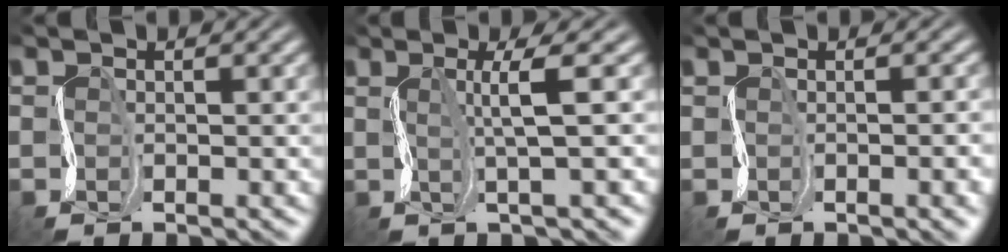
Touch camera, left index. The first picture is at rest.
{"total": 2.7, "force": [0.8, 0.1, 2.6], "torque": [-0.047, 0.010, 0.015]}
{"total": 5.5, "force": [-0.3, 2.6, 4.8], "torque": [-0.021, 0.015, -0.001]}